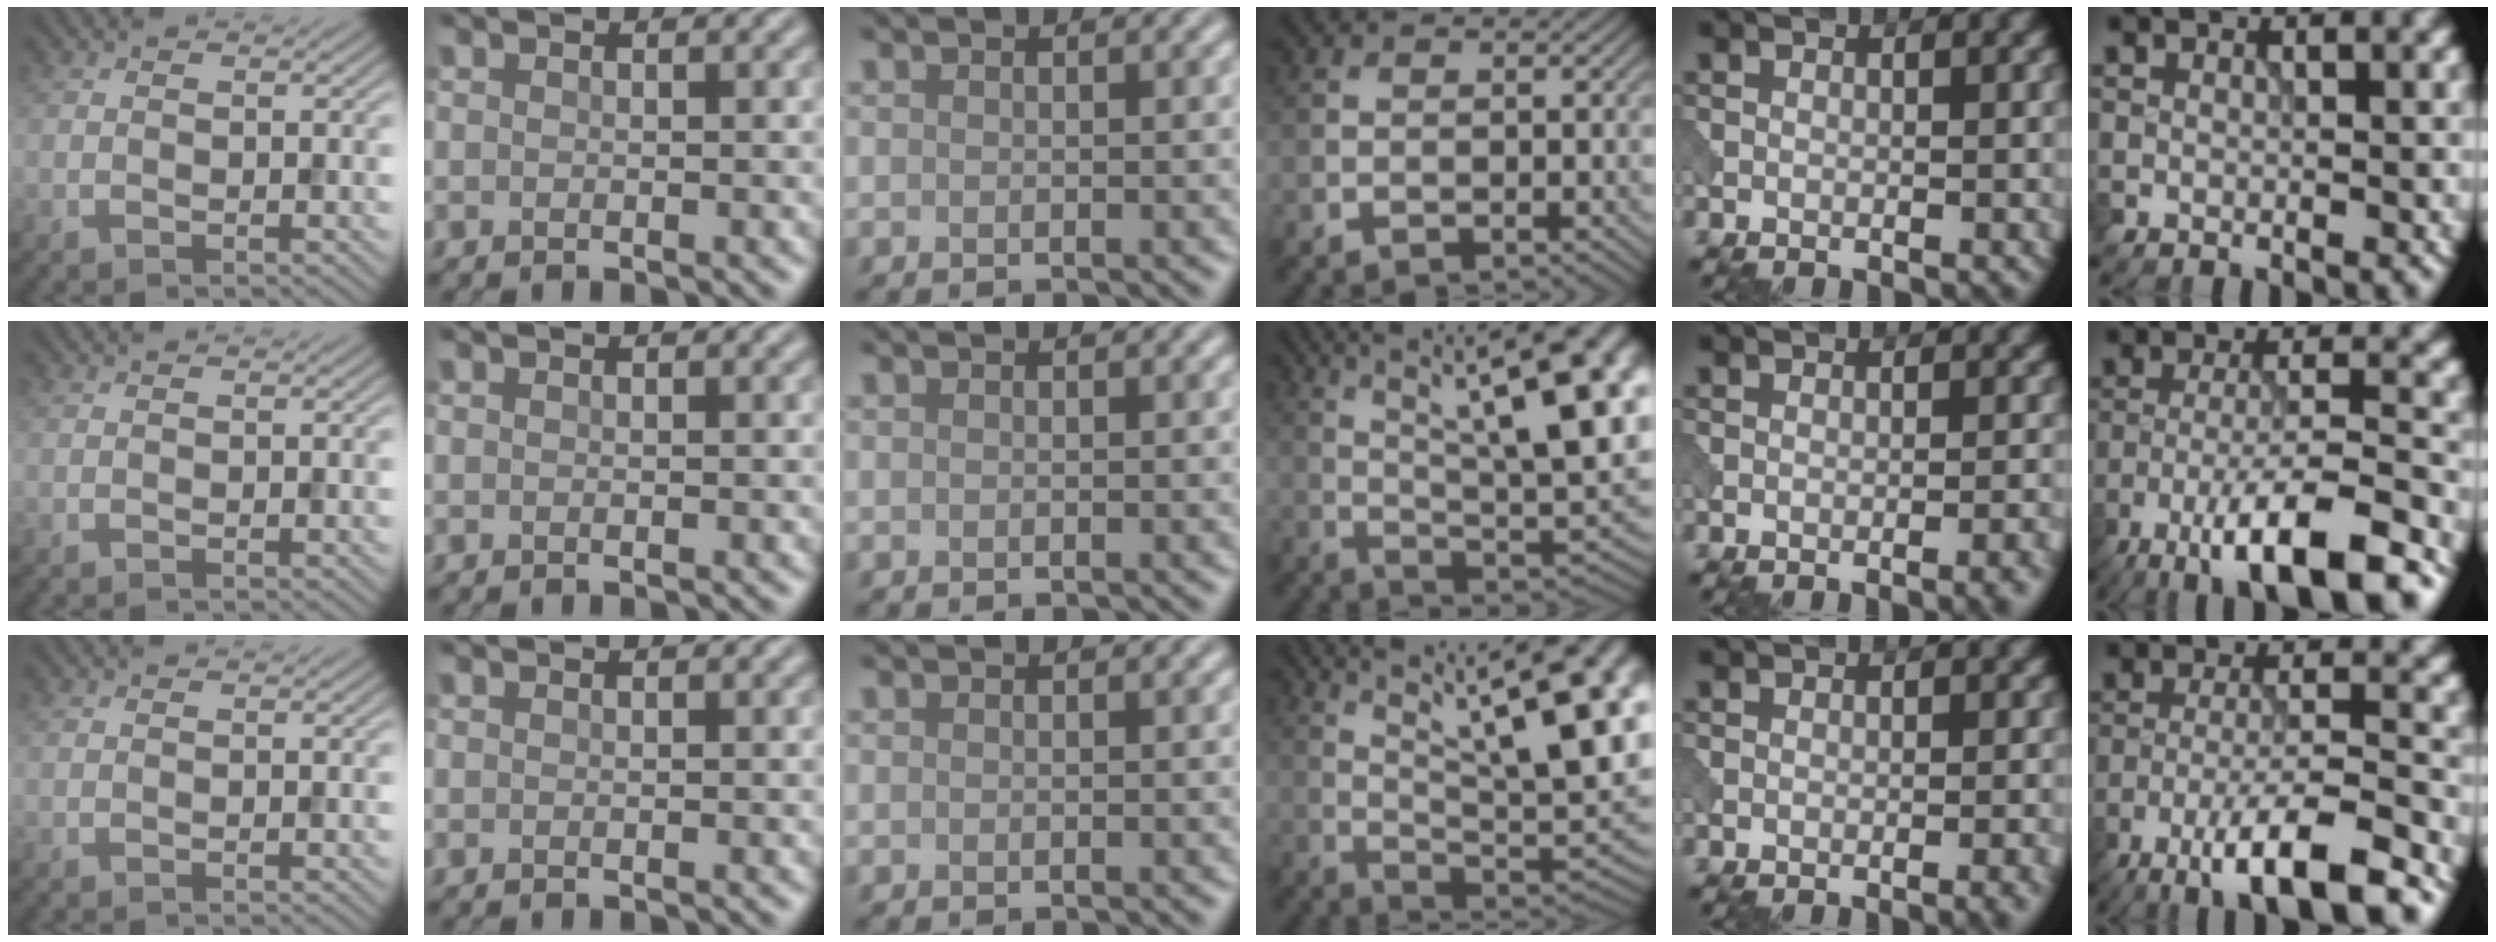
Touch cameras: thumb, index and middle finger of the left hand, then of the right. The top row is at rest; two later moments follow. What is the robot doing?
{"motion": "pour", "object": "beaker"}